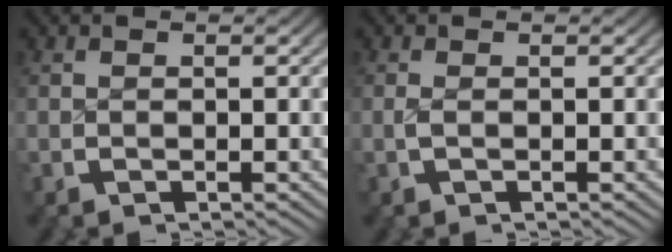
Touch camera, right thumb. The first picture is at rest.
{"total": 0.6, "force": [-0.1, 0.1, 0.6], "torque": [-0.022, -0.006, 0.002]}